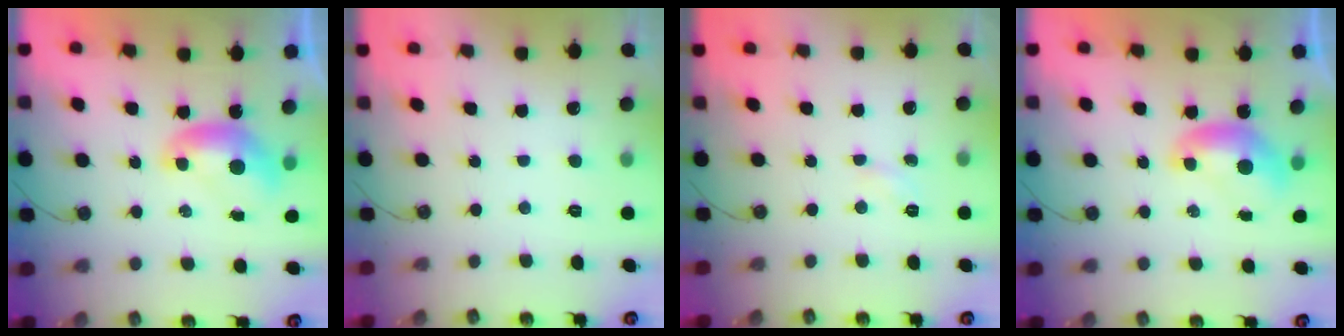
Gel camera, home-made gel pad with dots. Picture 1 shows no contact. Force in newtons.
{"total": 2.8, "press": 2.7, "slide": 0.3}
{"total": 2.4, "press": 2.3, "slide": 0.4}
{"total": 0.0}